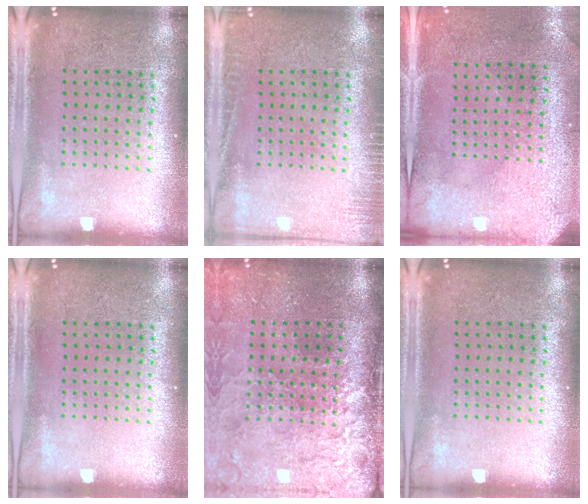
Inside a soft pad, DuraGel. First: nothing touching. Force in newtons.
{"total": 1.9, "press": 1.9, "slide": 0.4}
{"total": 3.0, "press": 2.4, "slide": 1.7}
{"total": 0.0}
{"total": 4.4, "press": 3.6, "slide": 2.5}
{"total": 0.0}